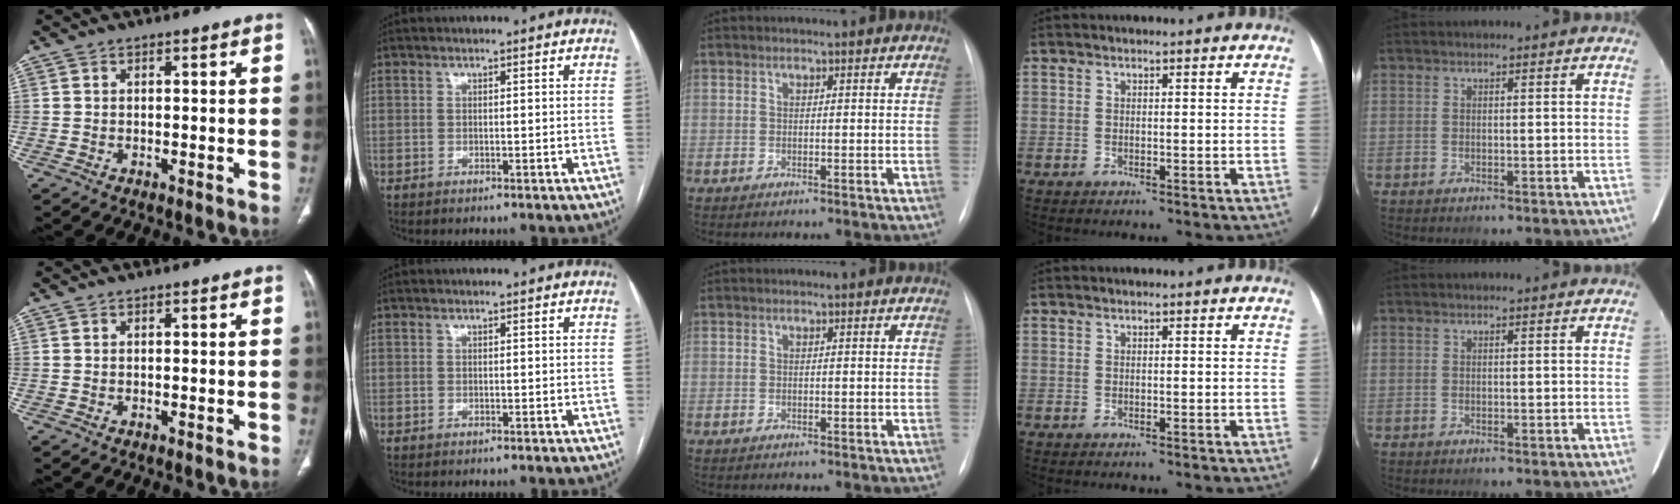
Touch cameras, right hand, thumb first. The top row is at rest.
{}